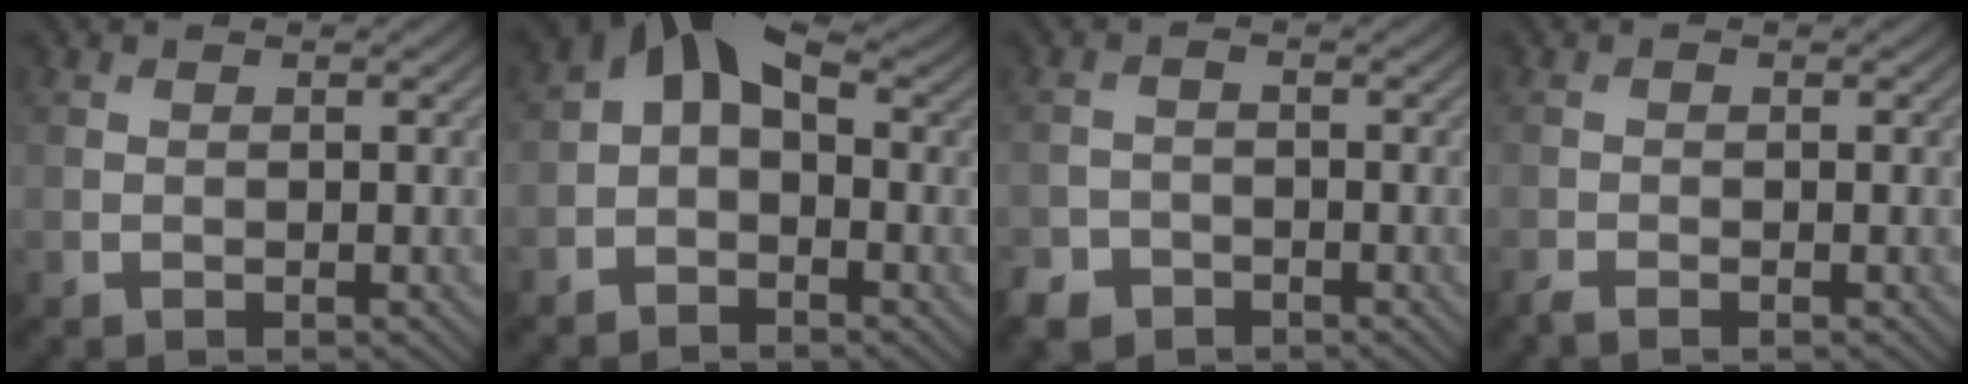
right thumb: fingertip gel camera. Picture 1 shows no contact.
{"total": 5.8, "force": [0.0, 4.0, 4.2], "torque": [-0.069, 0.015, -0.018]}
{"total": 2.9, "force": [-2.3, 1.8, 0.6], "torque": [-0.012, -0.003, -0.046]}
{"total": 1.1, "force": [-1.0, 0.1, 0.5], "torque": [-0.017, -0.002, -0.024]}